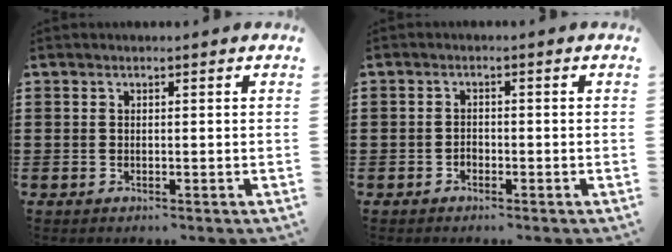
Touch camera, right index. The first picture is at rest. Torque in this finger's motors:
{"motor_torque": [2.14, 0.00, -0.04, -0.11]}